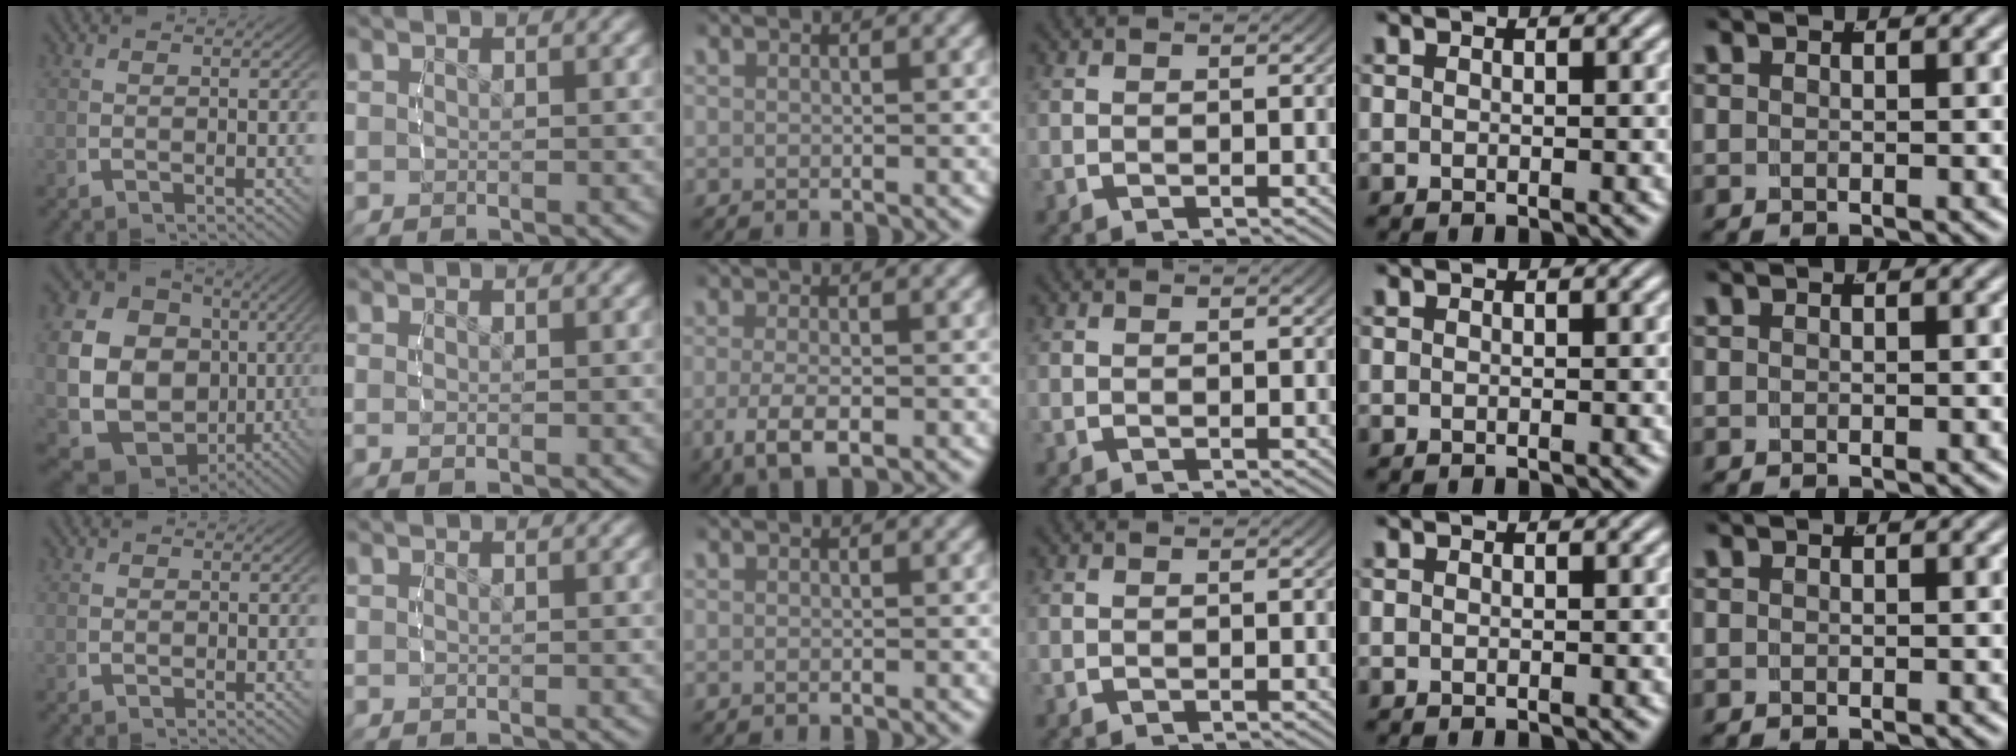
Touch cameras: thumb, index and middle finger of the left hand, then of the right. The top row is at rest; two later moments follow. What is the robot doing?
{"motion": "lift_and_place", "object": "cloth"}